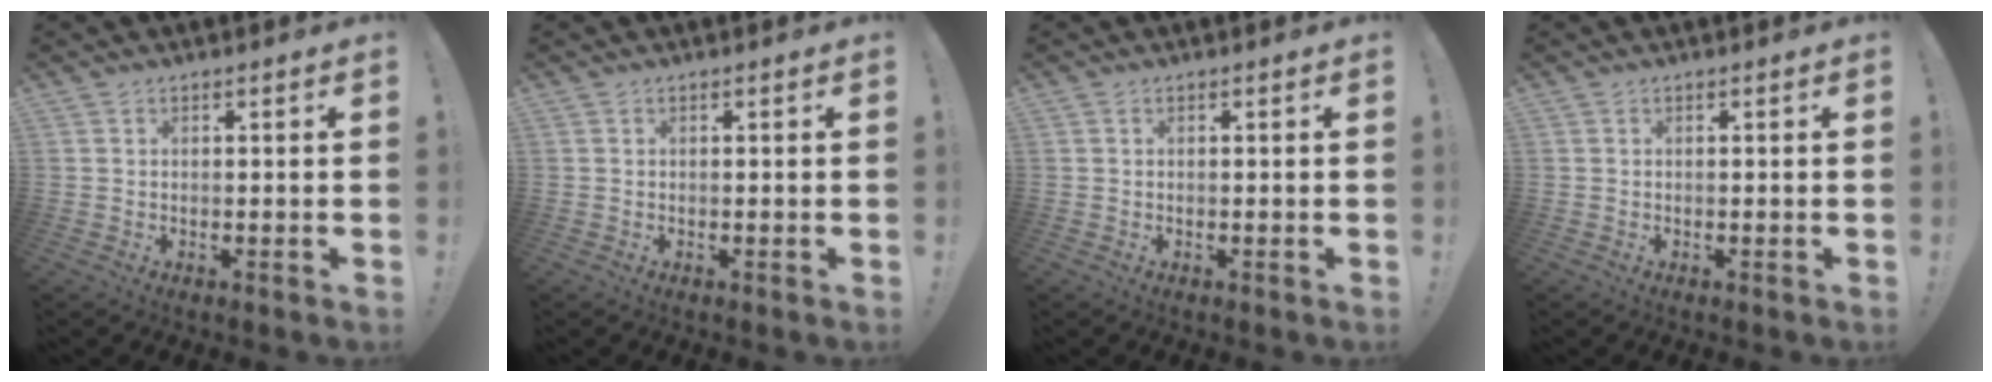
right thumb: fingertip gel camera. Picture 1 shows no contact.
{"total": 0.0}
{"total": 0.0}
{"total": 0.0}